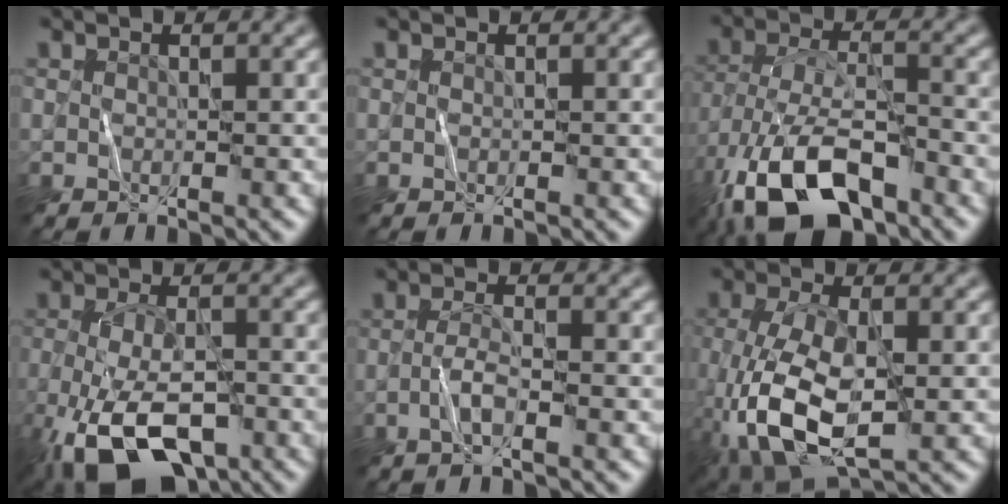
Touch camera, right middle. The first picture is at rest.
{"total": 0.0}
{"total": 12.4, "force": [-7.4, 5.2, 8.4], "torque": [-0.176, -0.017, -0.138]}
{"total": 10.2, "force": [-4.8, 4.7, 7.7], "torque": [-0.171, -0.032, -0.075]}
{"total": 1.8, "force": [-0.7, 0.1, 1.6], "torque": [-0.039, 0.004, -0.020]}
{"total": 8.5, "force": [-2.5, 3.9, 7.1], "torque": [-0.175, -0.011, -0.049]}